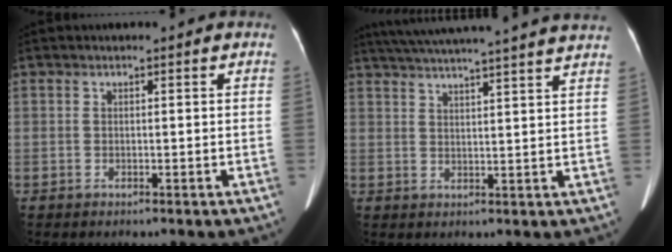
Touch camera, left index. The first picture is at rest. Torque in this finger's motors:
{"motor_torque": [-0.45, -1.13, 0.21, 0.09]}